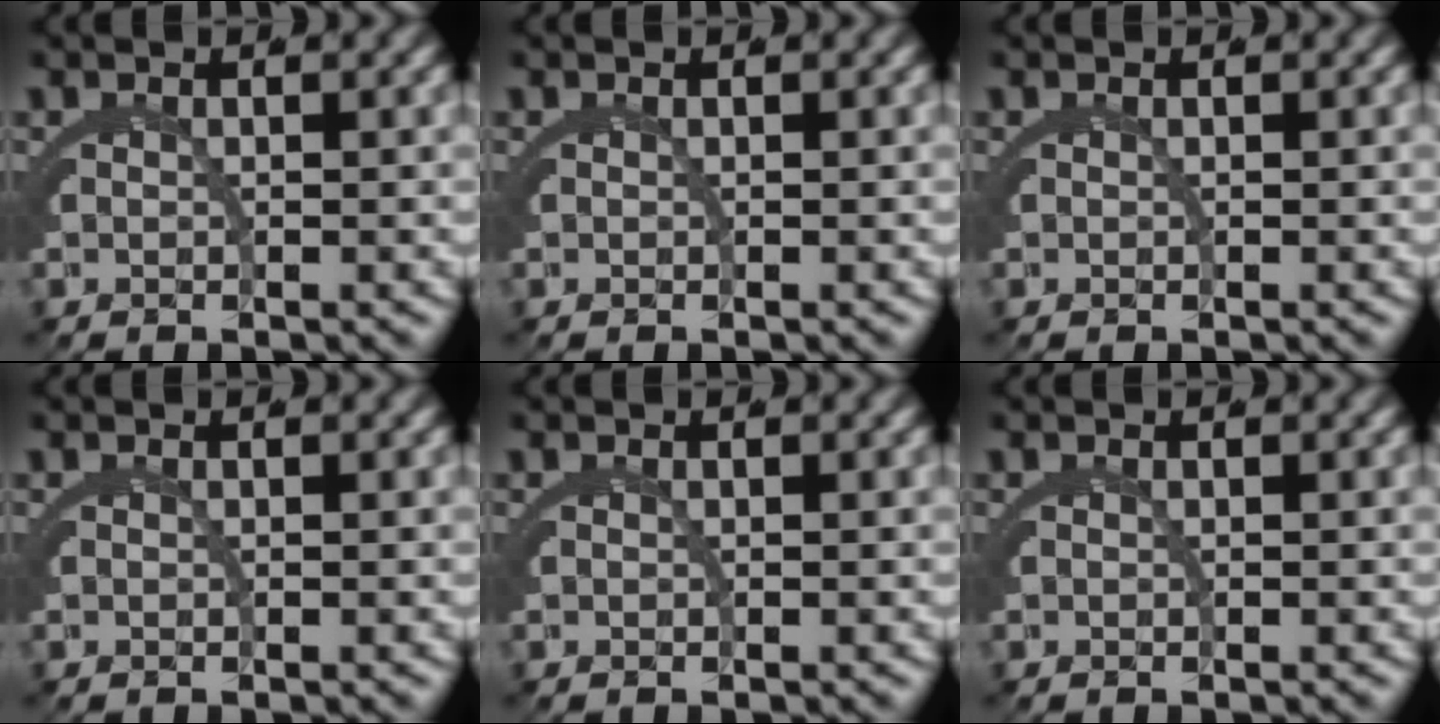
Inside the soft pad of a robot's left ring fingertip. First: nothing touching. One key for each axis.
{"total": 0.0}
{"total": 0.0}
{"total": 0.0}
{"total": 0.0}
{"total": 0.0}